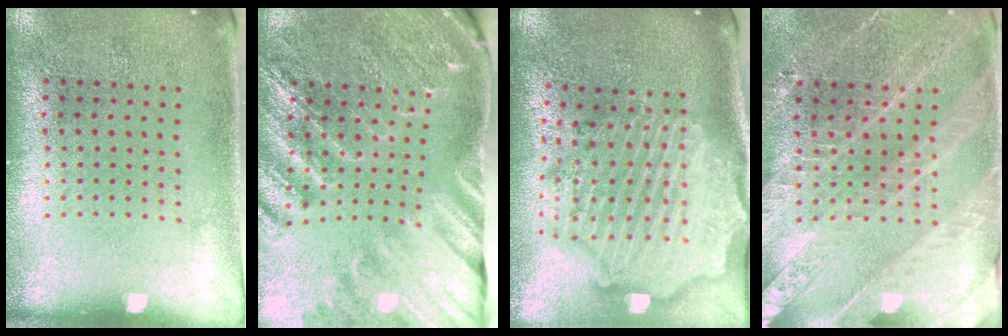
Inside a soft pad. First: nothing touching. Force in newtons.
{"total": 3.0, "press": 3.0, "slide": 0.5}
{"total": 3.4, "press": 2.9, "slide": 1.8}
{"total": 3.2, "press": 3.1, "slide": 1.1}